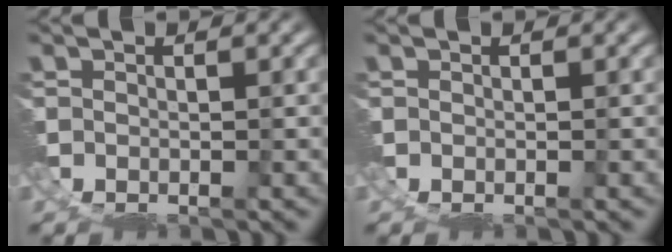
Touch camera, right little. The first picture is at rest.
{"total": 0.0}